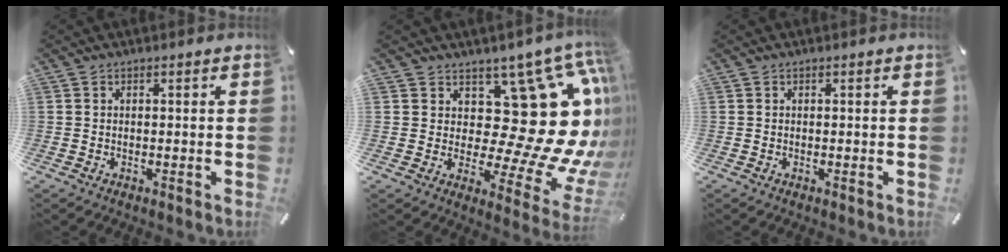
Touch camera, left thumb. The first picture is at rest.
{"total": 23.9, "force": [5.7, 12.5, 19.6], "torque": [-0.239, -0.098, 0.128]}
{"total": 0.0}